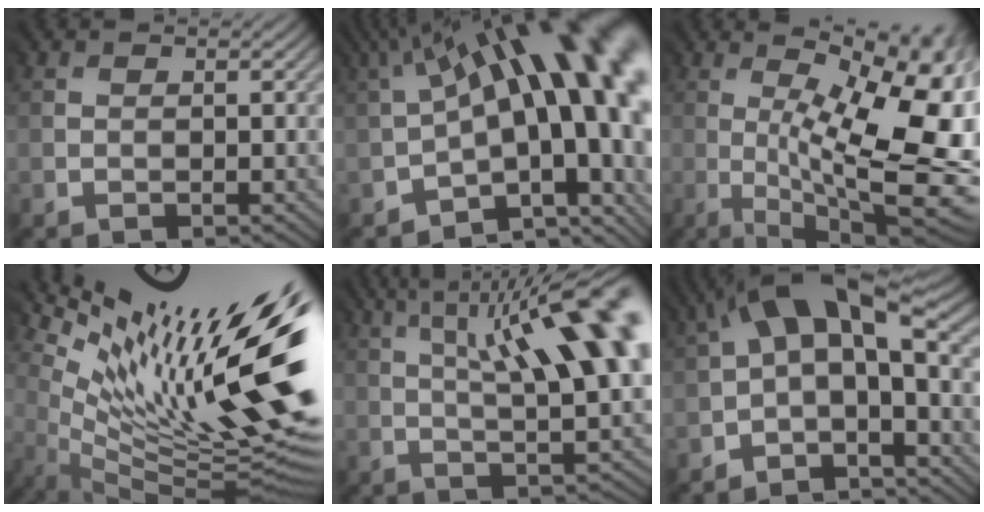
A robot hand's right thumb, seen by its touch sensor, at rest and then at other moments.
{"total": 18.1, "force": [0.9, 7.8, 16.3], "torque": [-0.186, 0.010, 0.039]}
{"total": 18.8, "force": [-0.4, 6.7, 17.5], "torque": [-0.231, -0.004, 0.007]}
{"total": 17.2, "force": [5.4, 5.2, 15.5], "torque": [-0.235, -0.001, 0.120]}
{"total": 15.9, "force": [4.6, 4.7, 14.5], "torque": [-0.205, 0.031, 0.076]}
{"total": 8.3, "force": [0.1, 3.4, 7.6], "torque": [-0.134, 0.024, -0.004]}